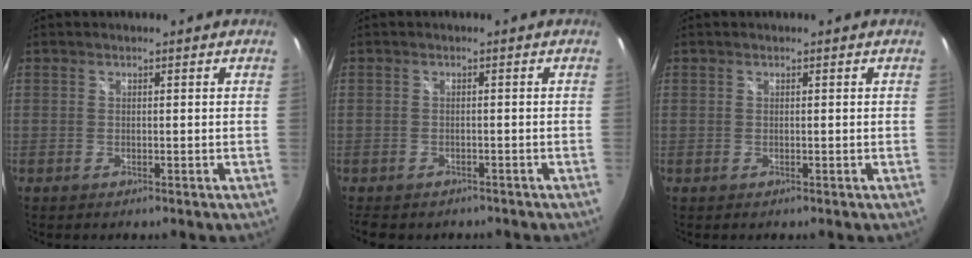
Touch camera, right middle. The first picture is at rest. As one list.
[{"total": 4.2, "force": [-3.3, 2.3, 1.5], "torque": [-0.034, -0.005, -0.044]}, {"total": 0.0}]